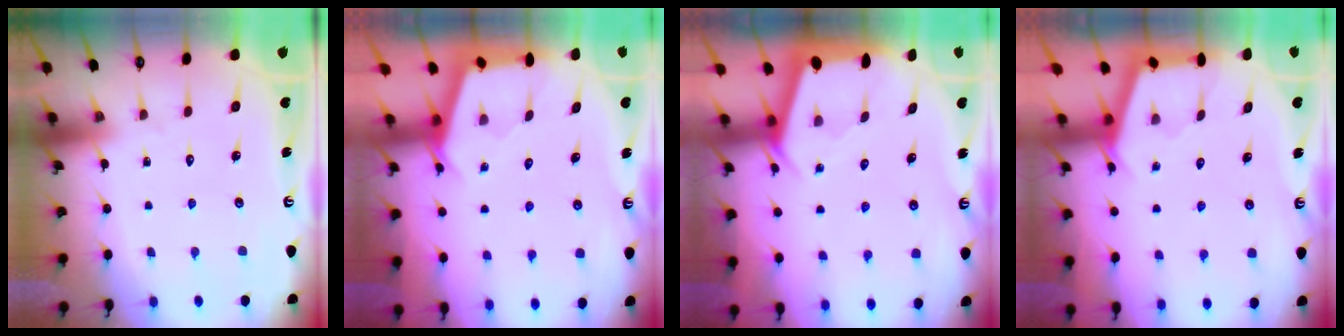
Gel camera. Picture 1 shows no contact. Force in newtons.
{"total": 2.5, "press": 2.5, "slide": 0.4}
{"total": 2.4, "press": 2.4, "slide": 0.3}
{"total": 2.8, "press": 2.8, "slide": 0.3}